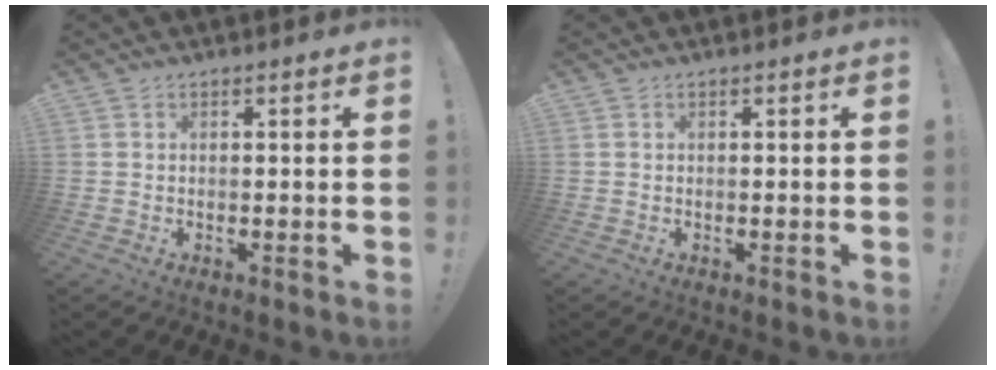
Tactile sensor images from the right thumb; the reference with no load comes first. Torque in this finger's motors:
{"motor_torque": [0.00, 0.00, -0.02, 0.02, 0.01]}